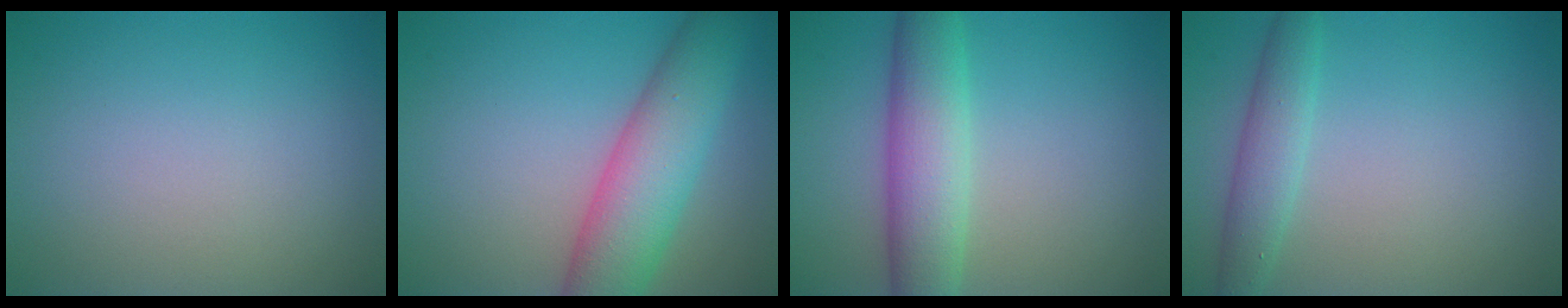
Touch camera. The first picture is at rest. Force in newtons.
{"total": 7.6, "press": 7.6, "slide": 0.3}
{"total": 5.8, "press": 5.8, "slide": 0.2}
{"total": 2.8, "press": 2.8, "slide": 0.1}